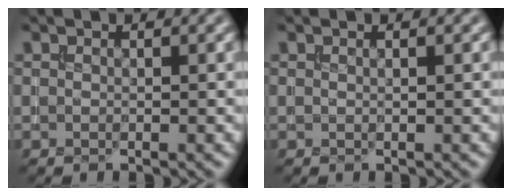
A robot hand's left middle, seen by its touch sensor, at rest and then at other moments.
{"total": 0.6, "force": [0.3, 0.2, 0.5], "torque": [-0.002, -0.005, 0.004]}